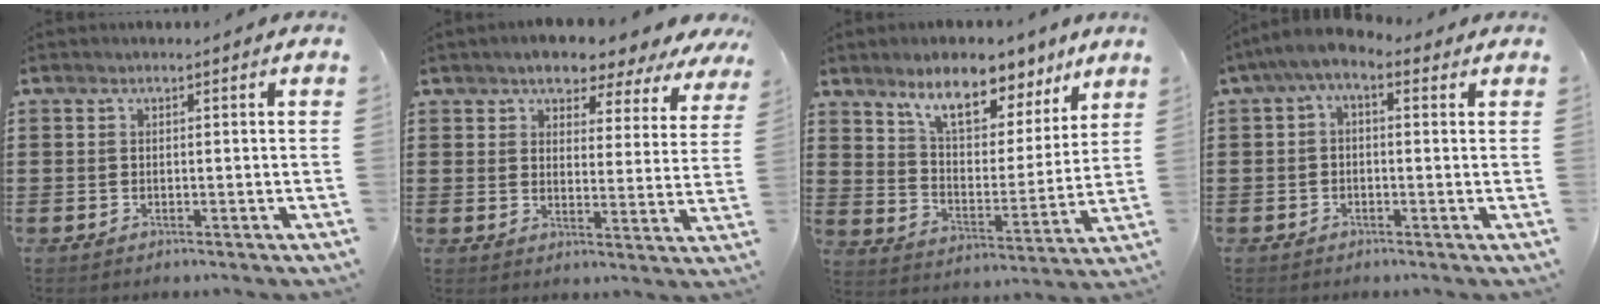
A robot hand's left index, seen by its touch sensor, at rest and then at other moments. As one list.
[{"total": 4.9, "force": [4.6, 1.3, 1.3], "torque": [-0.043, -0.024, 0.074]}, {"total": 9.4, "force": [7.6, 3.5, 4.3], "torque": [-0.086, -0.039, 0.133]}, {"total": 2.5, "force": [-0.4, 0.9, 2.3], "torque": [-0.053, 0.001, -0.015]}]